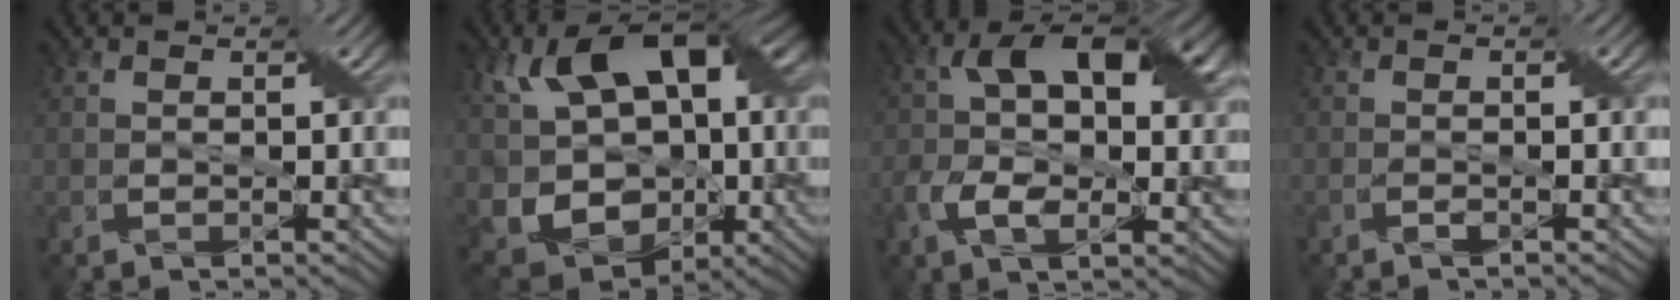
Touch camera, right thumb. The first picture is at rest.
{"total": 16.9, "force": [1.9, 11.8, 12.0], "torque": [-0.241, -0.002, 0.040]}
{"total": 12.0, "force": [0.7, 6.6, 10.0], "torque": [-0.184, 0.004, 0.004]}
{"total": 1.4, "force": [-0.5, 0.0, 1.3], "torque": [-0.027, 0.006, -0.017]}